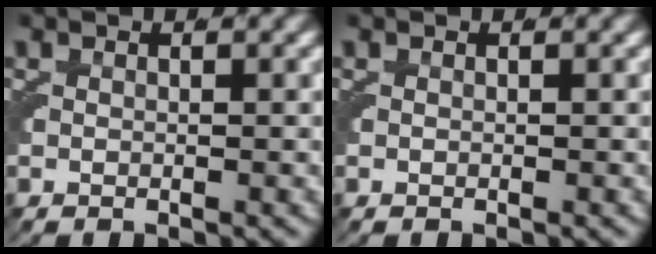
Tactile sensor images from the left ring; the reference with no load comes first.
{"total": 0.0}